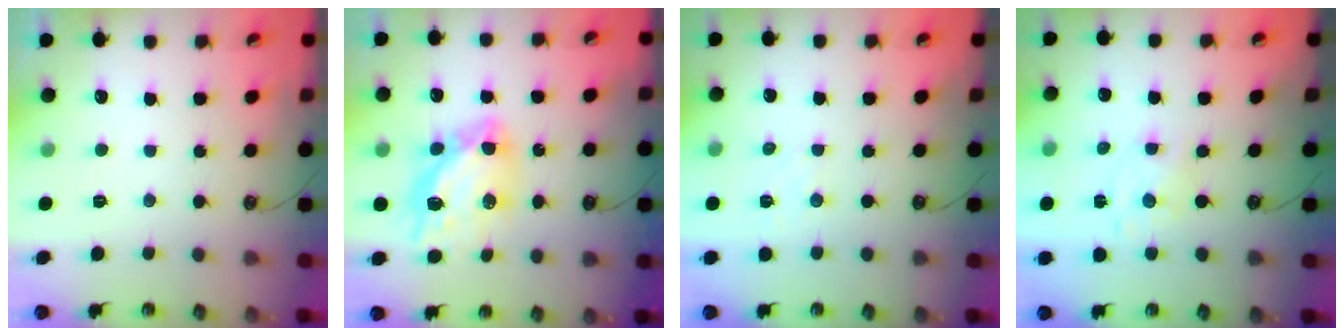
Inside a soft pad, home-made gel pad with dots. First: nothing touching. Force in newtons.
{"total": 12.7, "press": 12.7, "slide": 1.4}
{"total": 1.9, "press": 1.9, "slide": 0.3}
{"total": 1.5, "press": 1.5, "slide": 0.3}